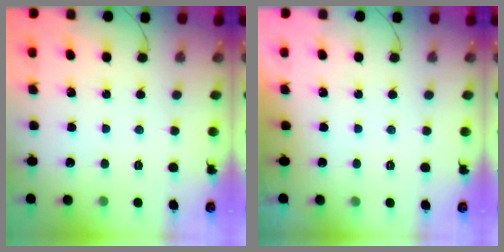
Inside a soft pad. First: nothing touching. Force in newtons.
{"total": 0.0}